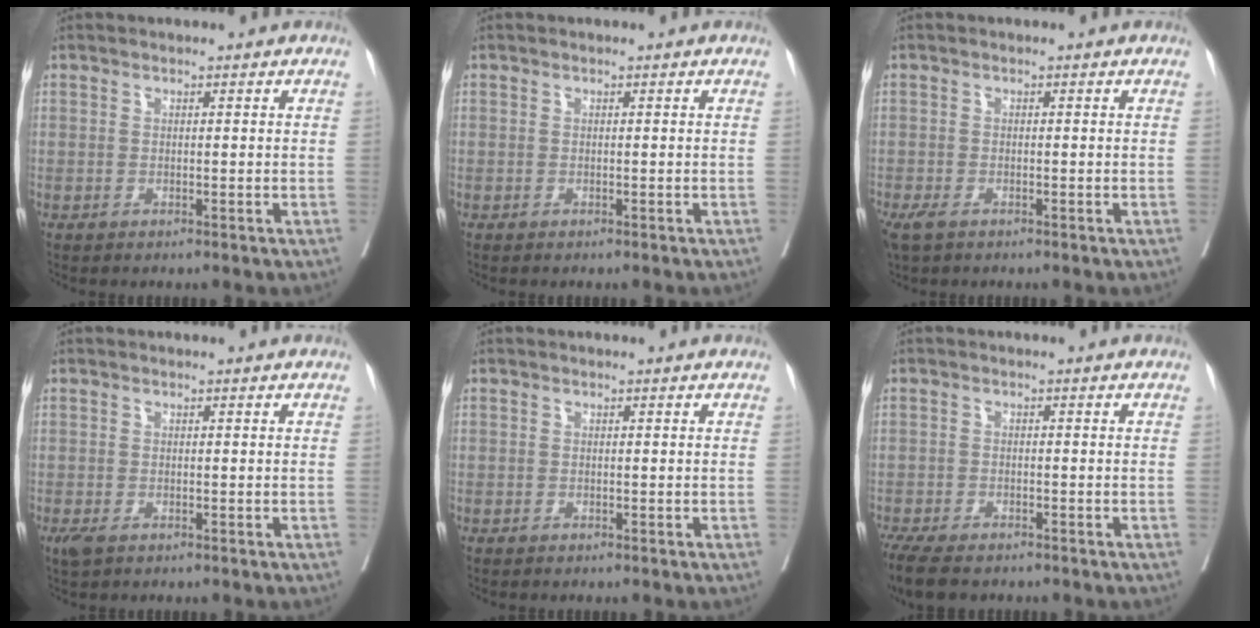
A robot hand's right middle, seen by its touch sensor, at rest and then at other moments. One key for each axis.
{"total": 0.0}
{"total": 2.9, "fx": -1.9, "fy": 1.3, "fz": 1.7, "tx": -0.042, "ty": -0.009, "tz": -0.032}
{"total": 2.0, "fx": -1.1, "fy": 1.0, "fz": 1.3, "tx": -0.033, "ty": -0.007, "tz": -0.014}
{"total": 0.0}
{"total": 8.0, "fx": -6.3, "fy": 2.6, "fz": 4.1, "tx": -0.071, "ty": -0.015, "tz": -0.100}